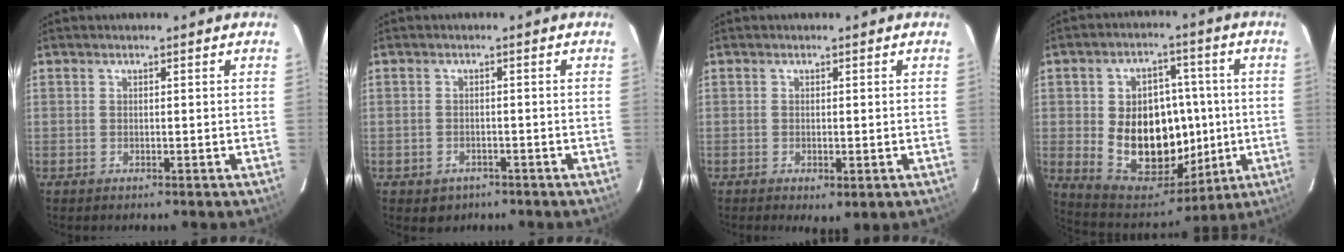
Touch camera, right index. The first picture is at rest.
{"total": 3.0, "force": [-1.6, 2.5, 0.7], "torque": [-0.022, 0.002, -0.017]}
{"total": 2.8, "force": [-0.8, 1.0, 2.5], "torque": [-0.043, -0.011, -0.006]}
{"total": 18.5, "force": [-1.1, 13.9, 12.1], "torque": [-0.241, 0.013, 0.011]}